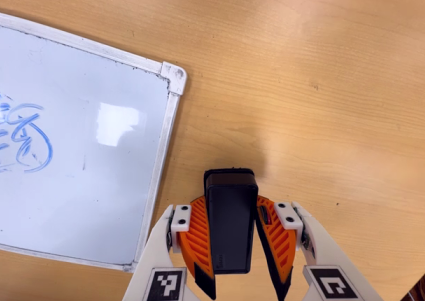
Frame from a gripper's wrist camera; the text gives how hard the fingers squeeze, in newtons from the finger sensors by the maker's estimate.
{"total": 7.9, "left": 6.9, "right": 8.8}